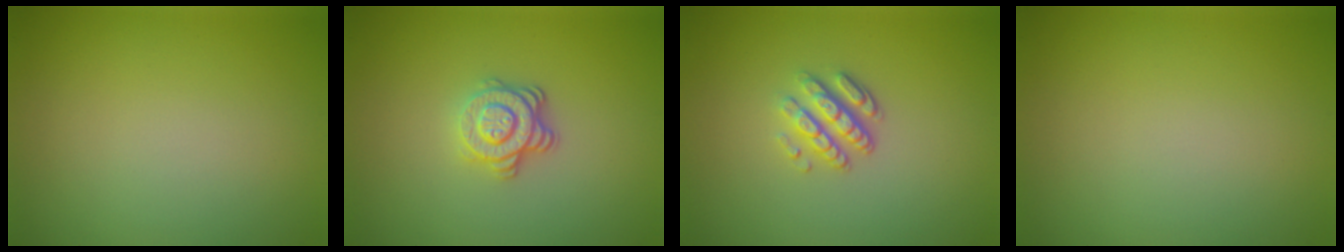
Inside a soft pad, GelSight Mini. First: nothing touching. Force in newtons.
{"total": 3.4, "press": 2.7, "slide": 2.1}
{"total": 3.4, "press": 2.4, "slide": 2.4}
{"total": 0.0}